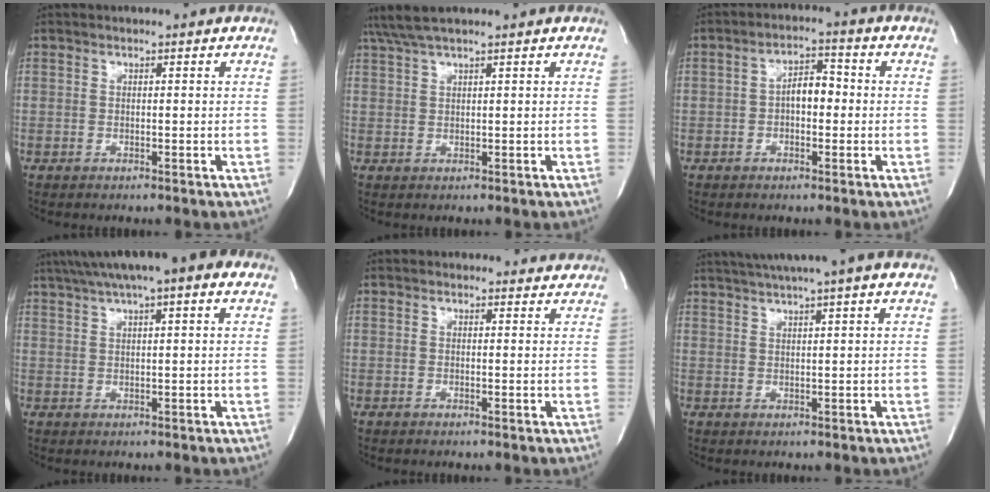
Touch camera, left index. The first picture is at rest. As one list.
[{"total": 4.0, "force": [3.3, -0.4, 2.2], "torque": [-0.053, 0.019, 0.069]}, {"total": 4.7, "force": [-0.5, 2.3, 4.0], "torque": [-0.065, 0.018, -0.013]}, {"total": 12.1, "force": [7.8, 1.9, 9.0], "torque": [-0.151, 0.039, 0.114]}, {"total": 2.9, "force": [2.6, 1.2, -0.5], "torque": [0.013, -0.008, 0.013]}, {"total": 8.5, "force": [6.6, -1.0, 5.3], "torque": [-0.095, 0.026, 0.088]}]